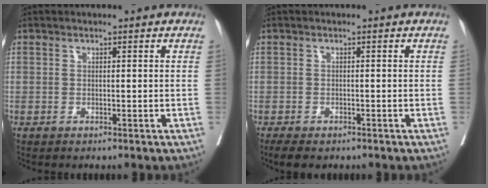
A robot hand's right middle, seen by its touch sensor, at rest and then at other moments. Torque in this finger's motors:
{"motor_torque": [0.34, -0.31, 0.01, 0.01]}